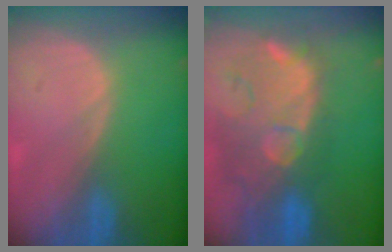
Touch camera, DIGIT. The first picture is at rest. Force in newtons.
{"total": 12.9, "press": 11.3, "slide": 6.2}